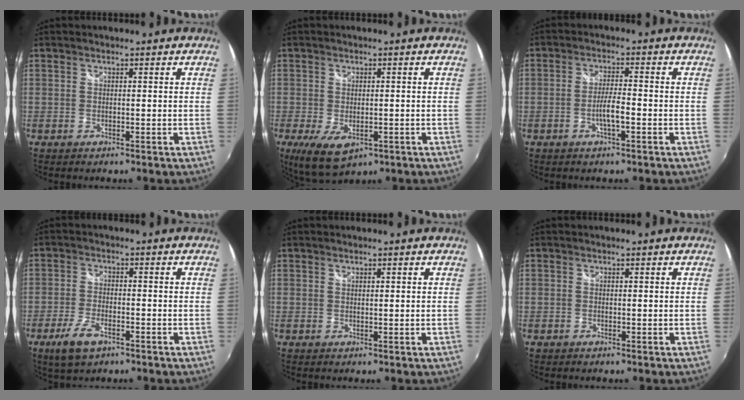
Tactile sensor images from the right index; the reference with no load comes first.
{"total": 7.8, "force": [-3.2, 4.2, 5.7], "torque": [-0.119, -0.031, -0.049]}
{"total": 4.0, "force": [-1.6, 0.4, 3.6], "torque": [-0.073, 0.001, -0.029]}
{"total": 6.7, "force": [-3.9, 2.8, 4.6], "torque": [-0.114, -0.012, -0.072]}
{"total": 0.6, "force": [0.5, 0.2, 0.3], "torque": [-0.004, 0.001, 0.009]}
{"total": 0.6, "force": [-0.2, 0.5, 0.0], "torque": [0.000, -0.001, -0.005]}